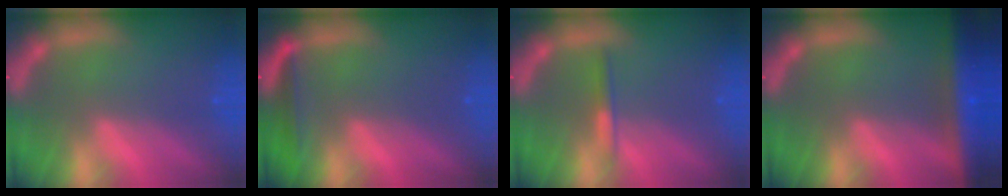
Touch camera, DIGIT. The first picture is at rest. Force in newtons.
{"total": 2.5}
{"total": 1.4}
{"total": 10.0}